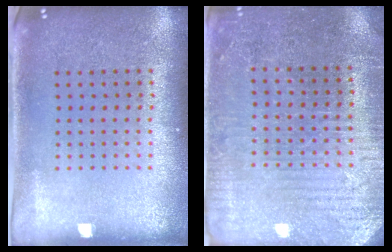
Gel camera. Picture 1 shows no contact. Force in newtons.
{"total": 3.1, "press": 3.0, "slide": 0.6}